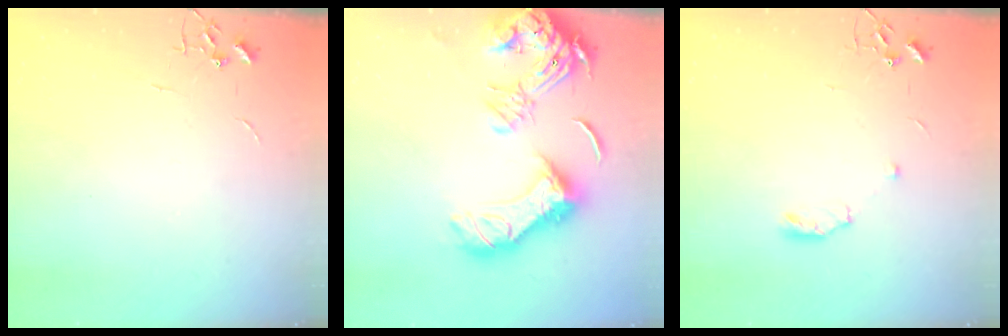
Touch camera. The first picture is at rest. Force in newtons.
{"total": 21.2, "press": 21.0, "slide": 2.3}
{"total": 4.6, "press": 4.6, "slide": 0.7}